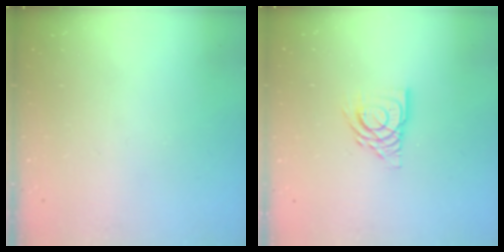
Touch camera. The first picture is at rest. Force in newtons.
{"total": 11.3, "press": 11.3, "slide": 1.3}